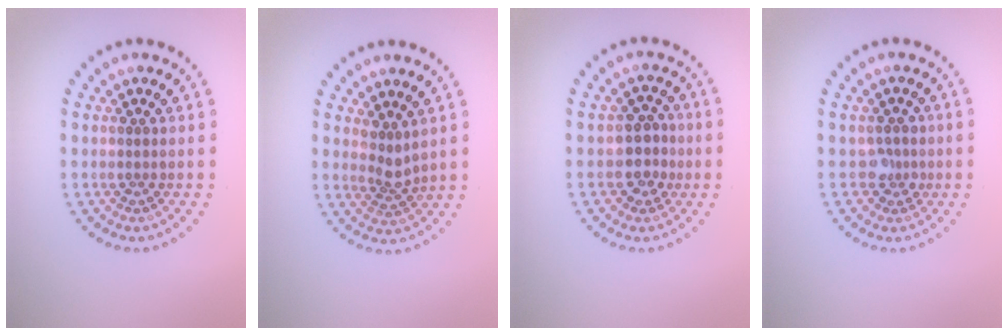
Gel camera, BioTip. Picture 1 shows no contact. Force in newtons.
{"total": 1.9, "press": 1.4, "slide": 1.2}
{"total": 2.7, "press": 2.5, "slide": 1.0}
{"total": 1.8, "press": 1.5, "slide": 1.1}